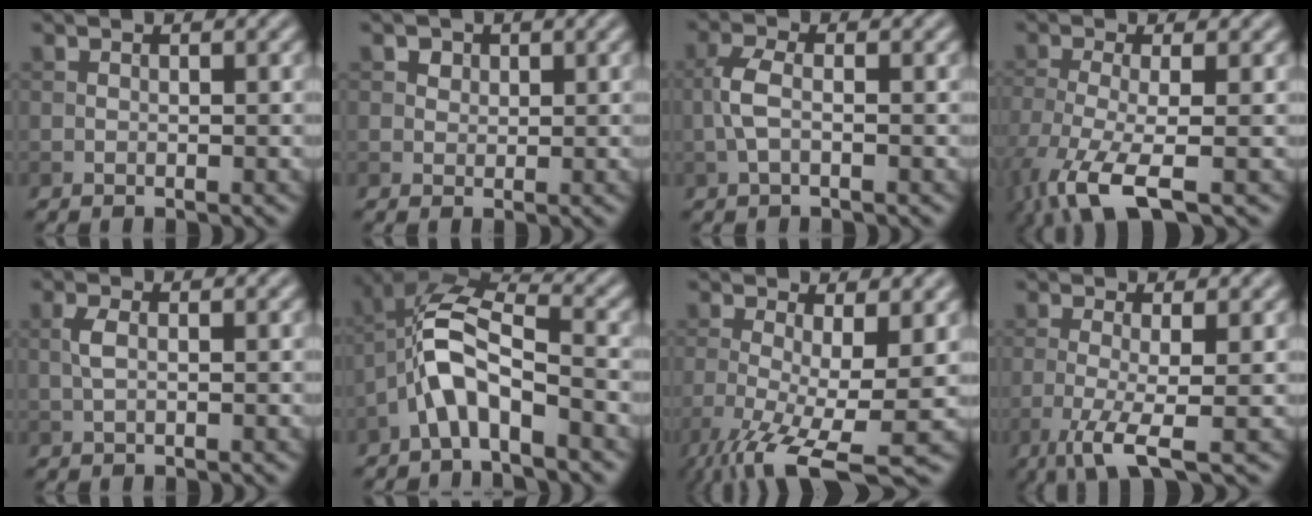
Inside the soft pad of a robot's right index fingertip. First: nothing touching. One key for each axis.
{"total": 1.9, "fx": 1.1, "fy": 1.3, "fz": 0.7, "tx": -0.013, "ty": -0.004, "tz": 0.018}
{"total": 2.6, "fx": -0.6, "fy": 1.0, "fz": 2.4, "tx": -0.056, "ty": 0.005, "tz": -0.018}
{"total": 7.5, "fx": -4.3, "fy": 2.0, "fz": 5.8, "tx": -0.132, "ty": -0.017, "tz": -0.089}
{"total": 1.5, "fx": 0.1, "fy": 0.6, "fz": 1.4, "tx": -0.033, "ty": 0.003, "tz": 0.001}
{"total": 6.2, "fx": -2.9, "fy": 2.3, "fz": 4.9, "tx": -0.102, "ty": 0.017, "tz": -0.064}
{"total": 9.5, "fx": -3.8, "fy": 2.4, "fz": 8.3, "tx": -0.152, "ty": -0.023, "tz": -0.064}
{"total": 4.8, "fx": -1.8, "fy": 0.9, "fz": 4.3, "tx": -0.084, "ty": -0.009, "tz": -0.040}